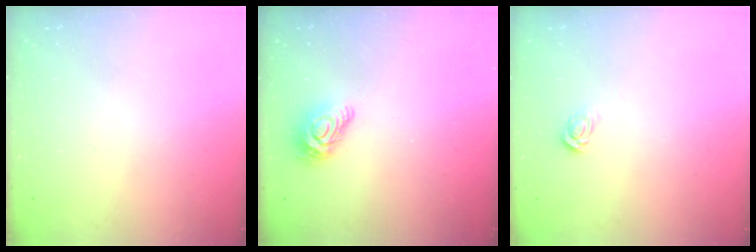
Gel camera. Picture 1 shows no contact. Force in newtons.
{"total": 9.0, "press": 9.0, "slide": 0.5}
{"total": 2.8, "press": 2.8, "slide": 0.2}